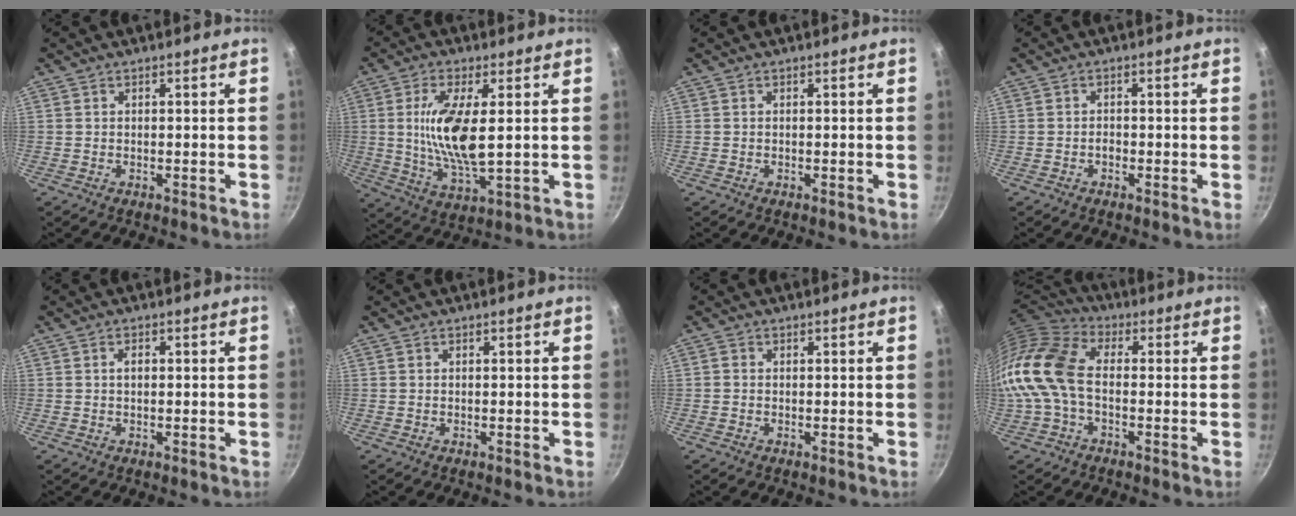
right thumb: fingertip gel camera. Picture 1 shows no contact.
{"total": 12.9, "force": [1.6, 4.6, 12.0], "torque": [-0.234, -0.013, 0.031]}
{"total": 0.0}
{"total": 1.0, "force": [-0.6, 0.6, 0.6], "torque": [-0.008, 0.005, -0.013]}
{"total": 1.6, "force": [0.2, 1.0, 1.2], "torque": [-0.019, 0.005, 0.002]}
{"total": 0.0}
{"total": 0.7, "force": [-0.2, 0.6, 0.2], "torque": [-0.003, 0.002, -0.007]}
{"total": 13.3, "force": [-1.7, 8.5, 10.1], "torque": [-0.196, 0.031, -0.053]}